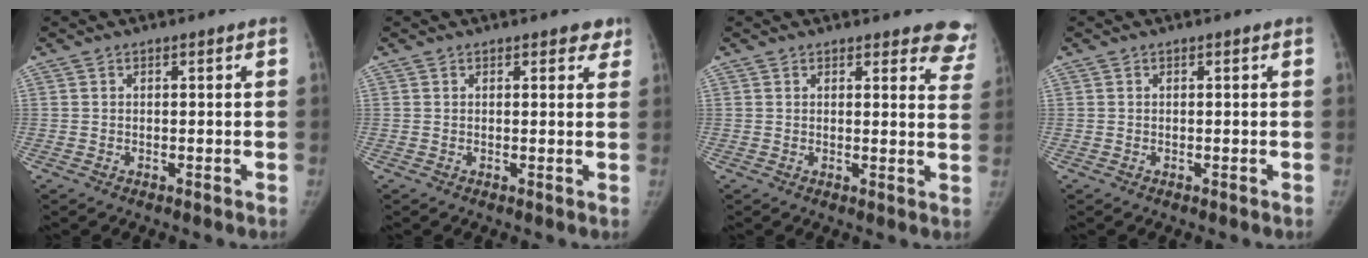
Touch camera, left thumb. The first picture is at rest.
{"total": 2.3, "force": [1.6, 1.2, 1.1], "torque": [0.016, -0.005, 0.014]}
{"total": 8.5, "force": [7.8, 3.0, 1.9], "torque": [0.033, -0.043, 0.052]}
{"total": 0.0}